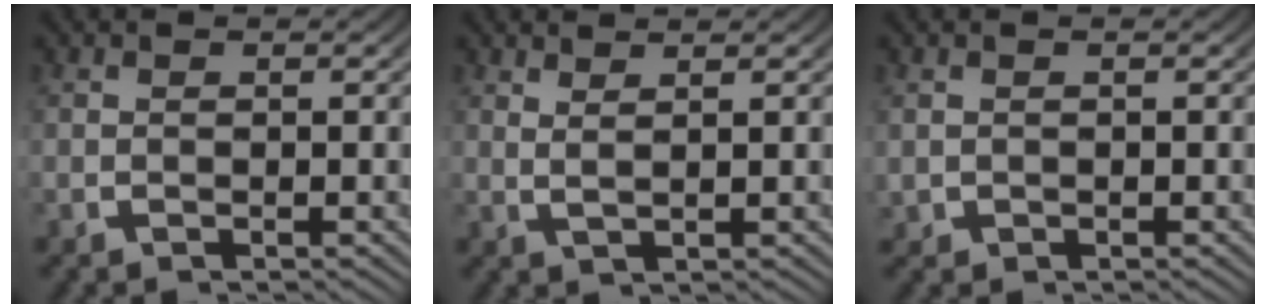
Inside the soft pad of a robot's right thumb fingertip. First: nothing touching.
{"total": 1.8, "force": [1.6, 0.1, 0.8], "torque": [-0.020, -0.002, 0.034]}
{"total": 1.2, "force": [0.1, 1.2, 0.1], "torque": [-0.009, -0.008, 0.007]}